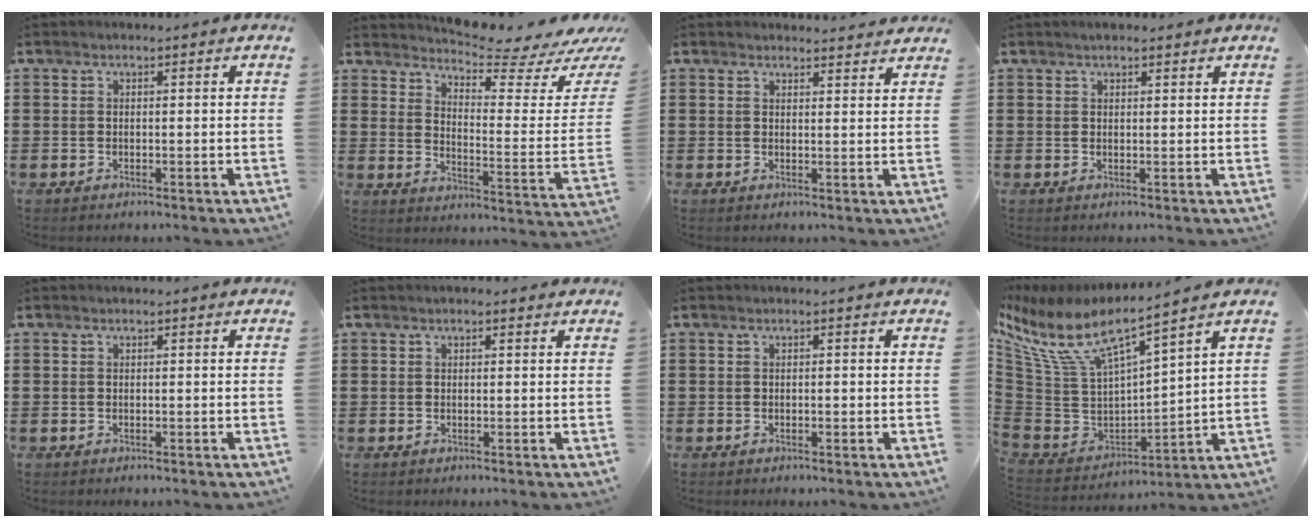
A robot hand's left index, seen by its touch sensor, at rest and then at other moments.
{"total": 4.9, "force": [4.4, 0.1, 2.0], "torque": [-0.049, -0.049, 0.070]}
{"total": 2.1, "force": [2.1, 0.2, 0.1], "torque": [-0.007, -0.003, 0.041]}
{"total": 1.2, "force": [1.0, 0.3, 0.4], "torque": [-0.009, 0.003, 0.019]}
{"total": 0.0}
{"total": 0.5, "force": [0.3, 0.3, 0.3], "torque": [-0.005, 0.005, 0.005]}
{"total": 0.0}
{"total": 7.9, "force": [5.5, 2.1, 5.2], "torque": [-0.138, -0.050, 0.088]}